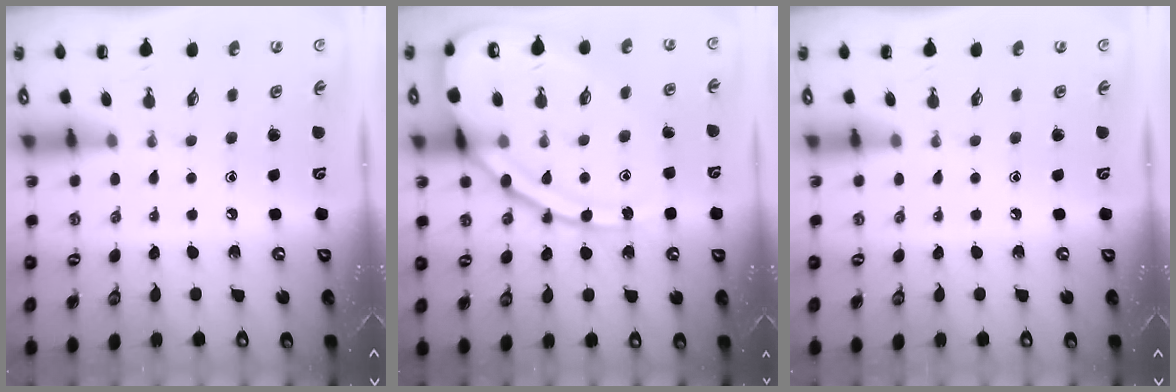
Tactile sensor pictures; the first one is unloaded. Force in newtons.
{"total": 19.1, "press": 19.0, "slide": 1.7}
{"total": 0.0}